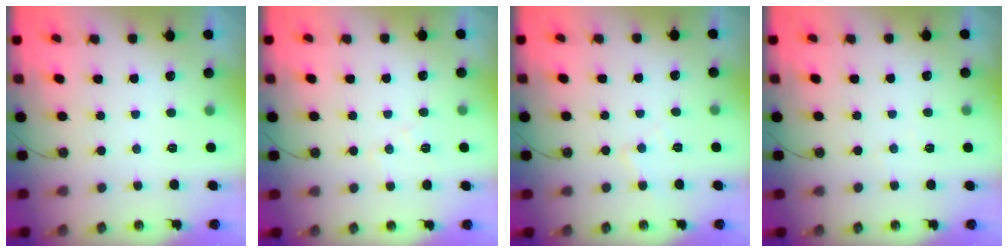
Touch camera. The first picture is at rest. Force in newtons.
{"total": 7.7, "press": 7.6, "slide": 0.7}
{"total": 5.1, "press": 5.0, "slide": 0.7}
{"total": 2.2, "press": 2.2, "slide": 0.4}